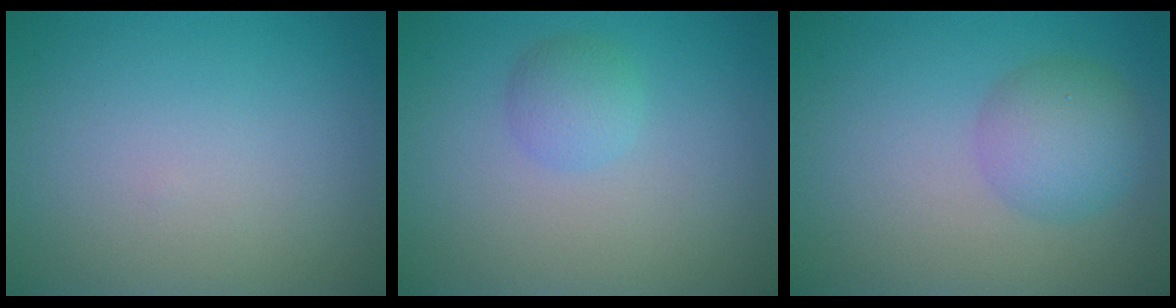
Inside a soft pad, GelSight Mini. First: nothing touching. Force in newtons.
{"total": 1.9, "press": 1.9, "slide": 0.0}
{"total": 3.7, "press": 3.7, "slide": 0.1}